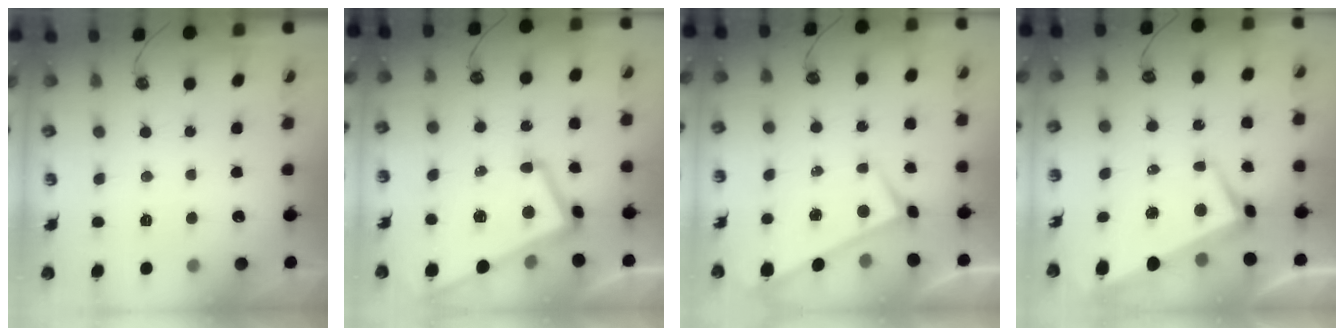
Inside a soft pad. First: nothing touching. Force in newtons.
{"total": 6.4, "press": 6.2, "slide": 1.4}
{"total": 0.0}
{"total": 1.7, "press": 1.1, "slide": 1.3}